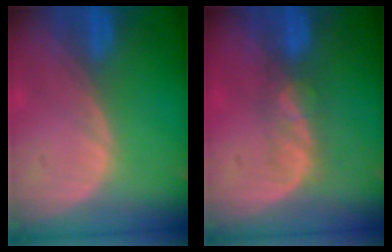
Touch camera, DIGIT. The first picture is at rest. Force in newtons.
{"total": 3.7, "press": 3.4, "slide": 1.5}